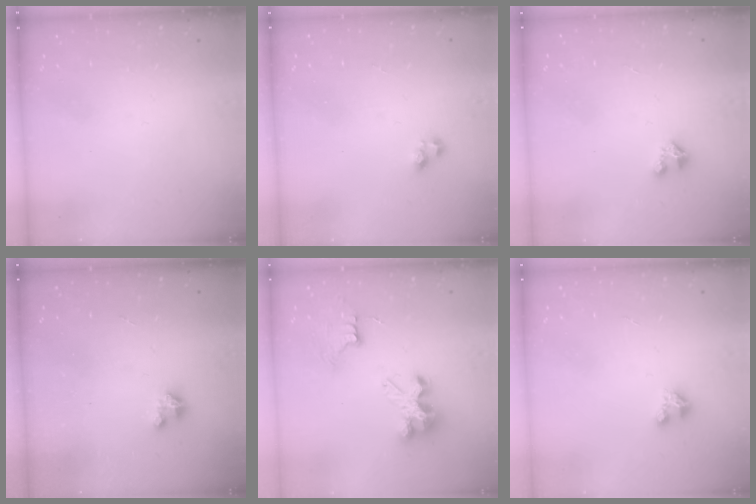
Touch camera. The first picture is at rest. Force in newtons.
{"total": 2.6, "press": 2.5, "slide": 0.6}
{"total": 2.3, "press": 2.3, "slide": 0.3}
{"total": 2.3, "press": 2.3, "slide": 0.2}
{"total": 8.9, "press": 8.9, "slide": 0.7}
{"total": 2.8, "press": 2.8, "slide": 0.3}